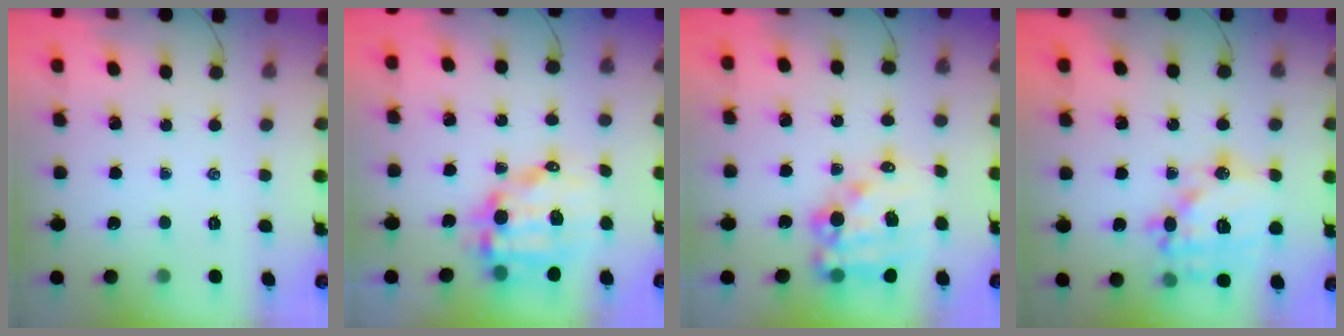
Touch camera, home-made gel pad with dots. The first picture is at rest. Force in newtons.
{"total": 11.0, "press": 10.7, "slide": 2.7}
{"total": 14.5, "press": 14.1, "slide": 3.4}
{"total": 18.1, "press": 17.9, "slide": 2.3}